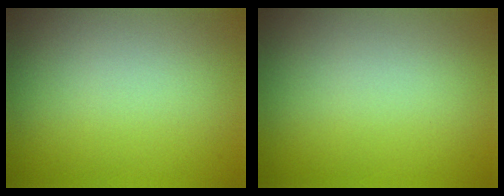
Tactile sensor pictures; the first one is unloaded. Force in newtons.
{"total": 0.0}